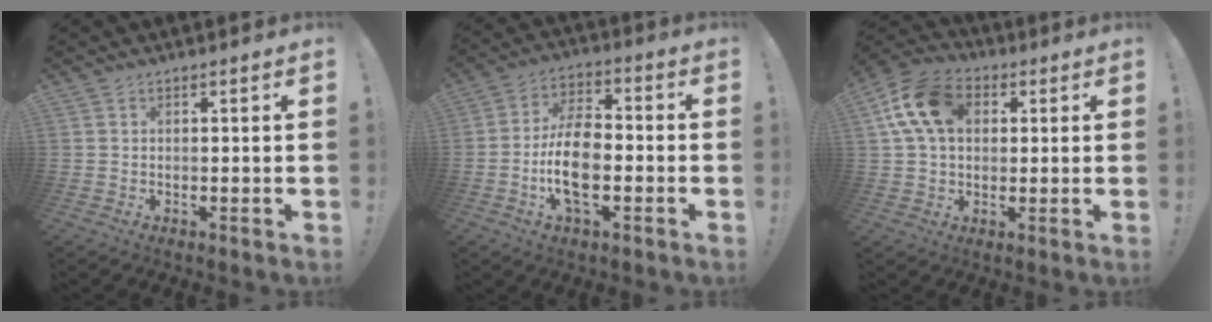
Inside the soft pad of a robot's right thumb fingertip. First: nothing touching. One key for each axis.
{"total": 13.6, "fx": -3.4, "fy": 7.1, "fz": 11.1, "tx": -0.224, "ty": 0.007, "tz": -0.064}
{"total": 15.1, "fx": 4.1, "fy": 10.7, "fz": 9.9, "tx": -0.172, "ty": 0.005, "tz": 0.081}